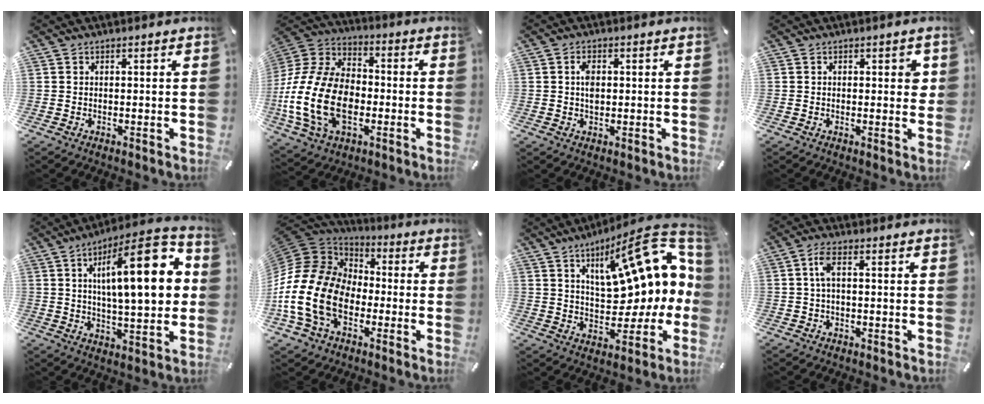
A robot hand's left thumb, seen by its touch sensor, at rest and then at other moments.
{"total": 21.2, "force": [-5.5, 14.4, 14.6], "torque": [-0.328, 0.025, -0.095]}
{"total": 3.3, "force": [0.4, 2.0, 2.6], "torque": [-0.047, 0.002, 0.004]}
{"total": 2.5, "force": [0.4, 1.3, 2.1], "torque": [-0.019, -0.003, 0.001]}
{"total": 22.9, "force": [5.8, 8.2, 20.6], "torque": [-0.300, -0.017, 0.075]}
{"total": 20.2, "force": [-5.9, 14.8, 12.4], "torque": [-0.284, 0.019, -0.105]}
{"total": 20.0, "force": [9.2, 8.4, 15.6], "torque": [-0.221, -0.060, 0.146]}
{"total": 4.2, "force": [0.3, 1.7, 3.8], "torque": [-0.081, 0.007, 0.002]}